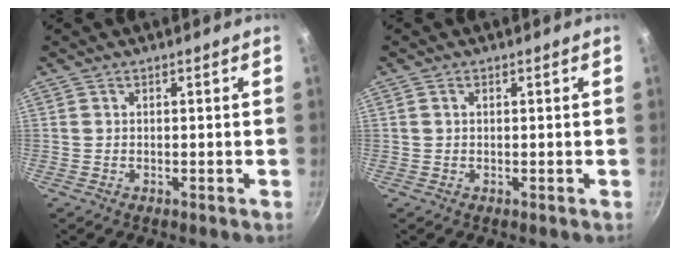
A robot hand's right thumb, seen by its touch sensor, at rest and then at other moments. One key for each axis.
{"total": 0.7, "fx": 0.2, "fy": 0.4, "fz": 0.5, "tx": -0.009, "ty": 0.003, "tz": 0.003}